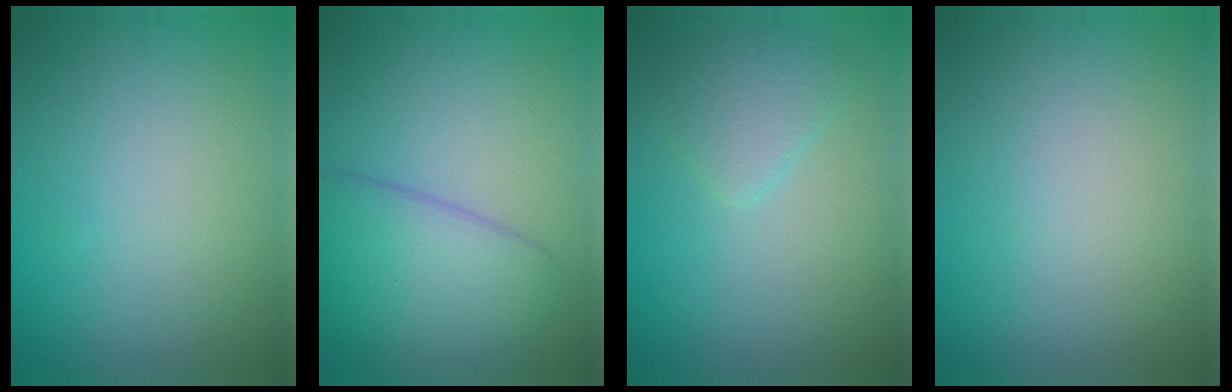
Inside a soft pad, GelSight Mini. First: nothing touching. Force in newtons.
{"total": 5.9, "press": 5.9, "slide": 0.4}
{"total": 2.5, "press": 2.5, "slide": 0.2}
{"total": 0.0}